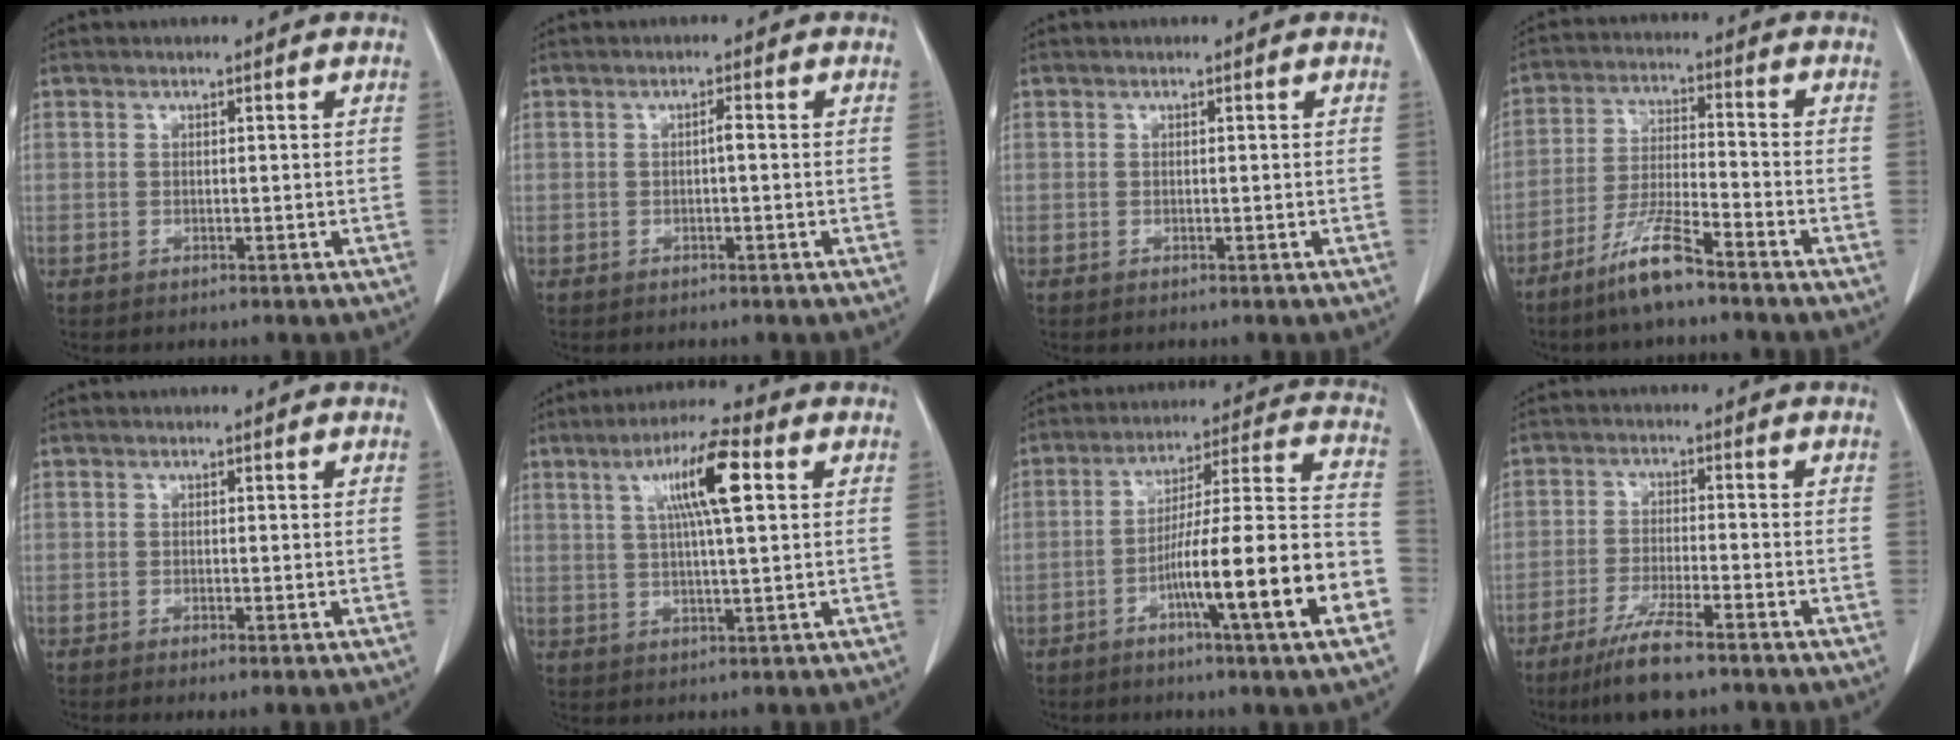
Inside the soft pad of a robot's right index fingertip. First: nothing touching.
{"total": 0.9, "force": [-0.1, 0.1, 0.9], "torque": [-0.015, 0.002, -0.001]}
{"total": 0.0}
{"total": 8.0, "force": [-6.0, 0.4, 5.3], "torque": [-0.111, -0.017, -0.120]}
{"total": 1.2, "force": [-0.5, 0.2, 1.0], "torque": [-0.018, -0.003, -0.006]}
{"total": 9.6, "force": [3.1, 0.8, 9.0], "torque": [-0.160, 0.014, 0.052]}
{"total": 18.1, "force": [-6.8, 0.1, 16.8], "torque": [-0.235, 0.011, -0.105]}
{"total": 7.8, "force": [-5.7, 0.6, 5.3], "torque": [-0.101, -0.020, -0.102]}